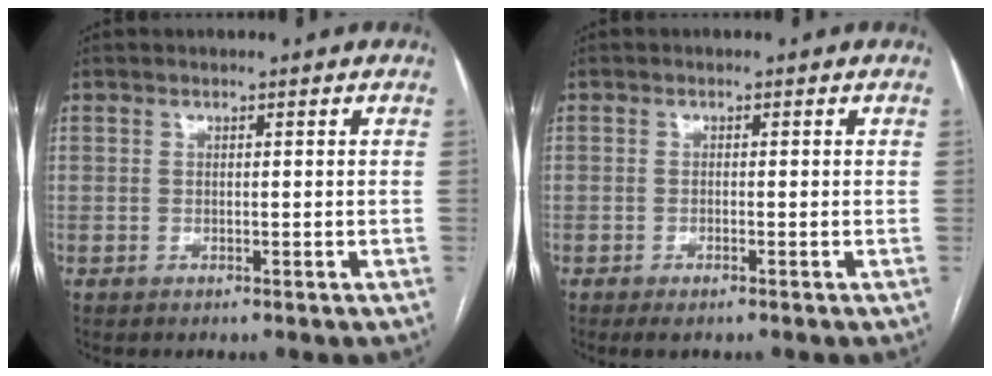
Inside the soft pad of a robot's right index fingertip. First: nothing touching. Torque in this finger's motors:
{"motor_torque": [0.25, -0.08, 0.07, 0.01]}